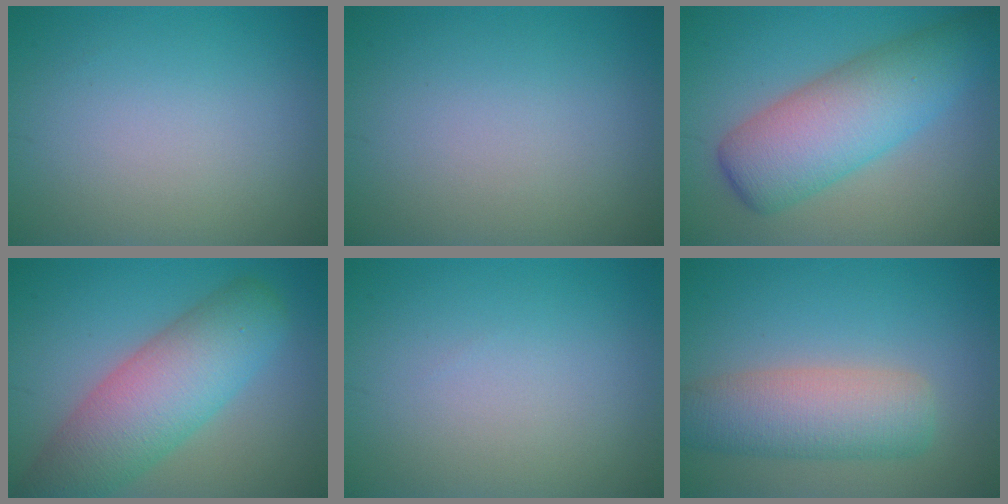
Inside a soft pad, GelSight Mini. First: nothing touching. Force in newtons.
{"total": 0.0}
{"total": 6.7, "press": 6.7, "slide": 0.1}
{"total": 8.3, "press": 8.3, "slide": 0.4}
{"total": 0.0}
{"total": 6.0, "press": 6.0, "slide": 0.3}